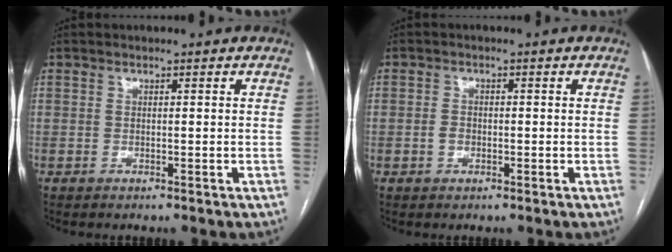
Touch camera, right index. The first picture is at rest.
{"total": 1.6, "force": [-0.5, 1.1, 1.1], "torque": [-0.021, 0.003, -0.008]}